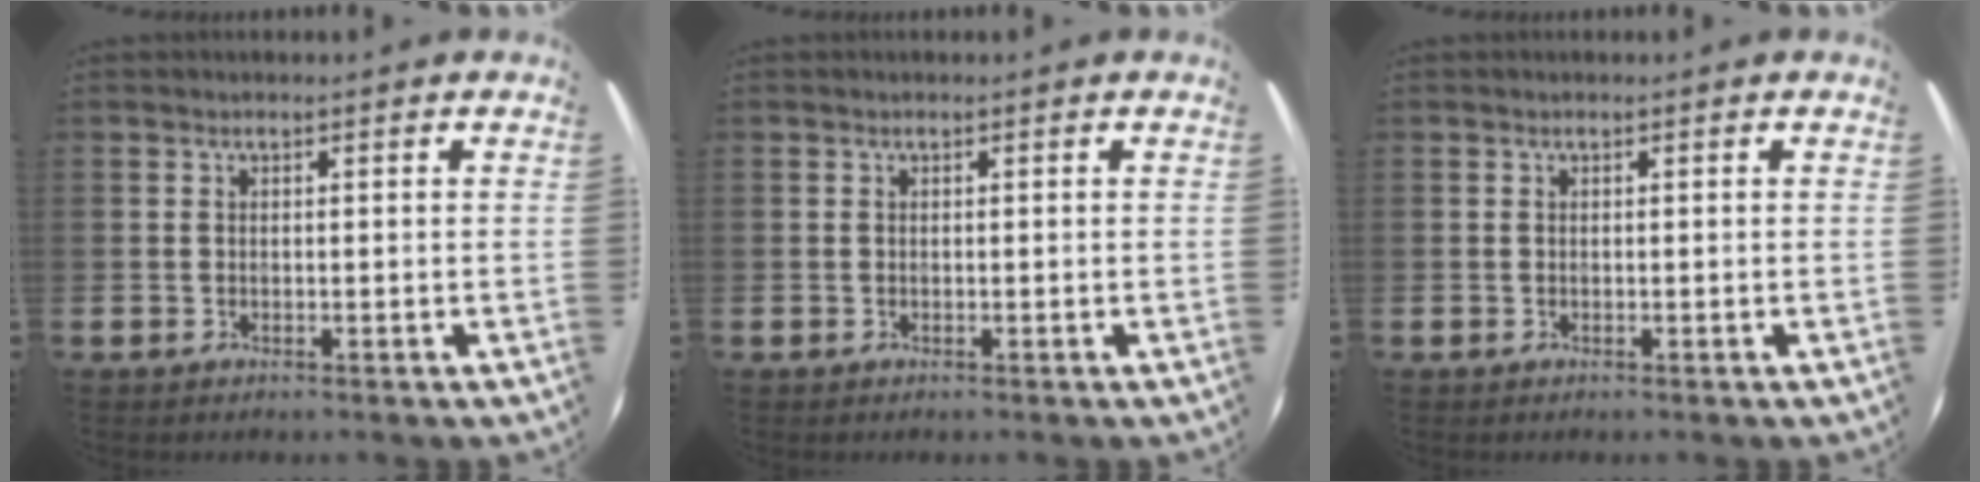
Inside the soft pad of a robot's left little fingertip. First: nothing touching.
{"total": 0.0}
{"total": 0.0}